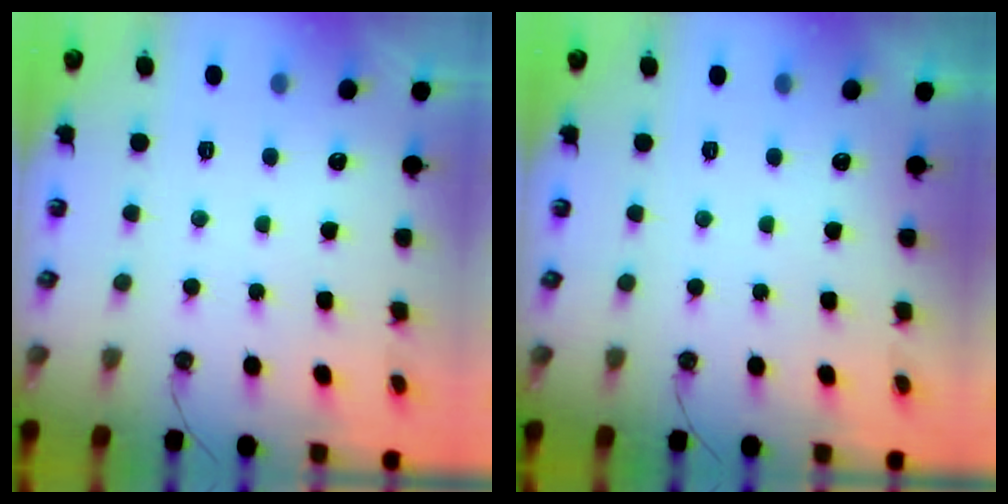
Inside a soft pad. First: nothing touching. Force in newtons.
{"total": 0.0}